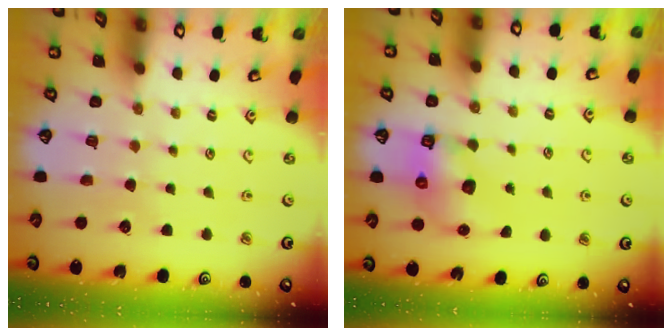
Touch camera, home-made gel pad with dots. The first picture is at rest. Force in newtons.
{"total": 6.1, "press": 6.1, "slide": 1.0}